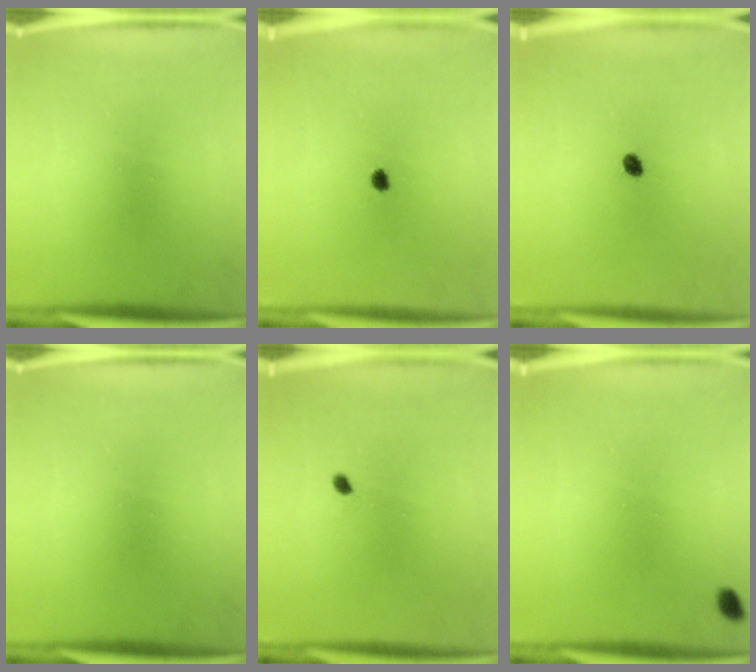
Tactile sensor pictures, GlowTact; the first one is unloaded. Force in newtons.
{"total": 1.5}
{"total": 1.7}
{"total": 0.0}
{"total": 0.8}
{"total": 1.2}